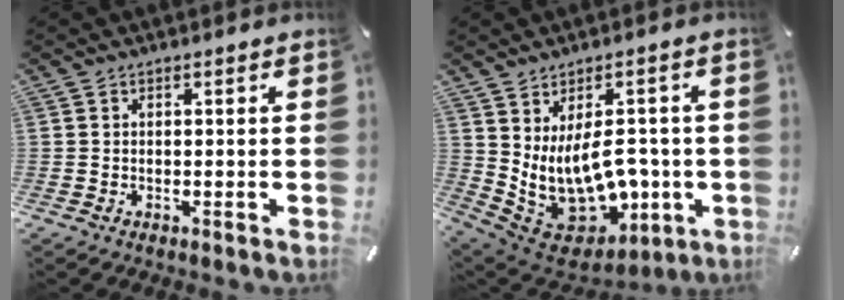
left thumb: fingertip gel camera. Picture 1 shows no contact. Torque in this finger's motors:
{"motor_torque": [2.53, 2.48, 1.33, 0.14, 0.34]}